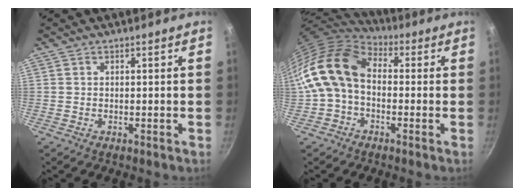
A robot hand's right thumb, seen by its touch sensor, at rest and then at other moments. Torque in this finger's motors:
{"motor_torque": [1.49, 2.57, 1.15, -1.06, 0.30]}